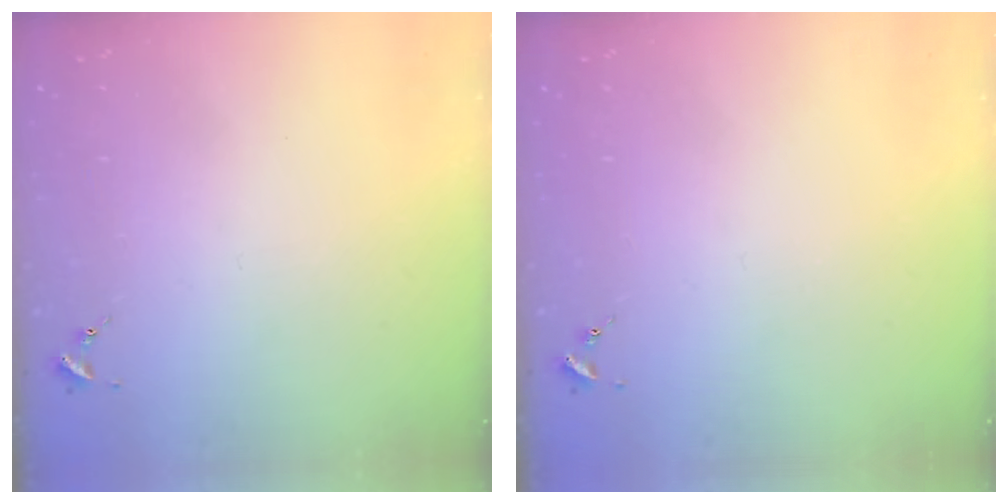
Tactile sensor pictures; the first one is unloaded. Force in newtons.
{"total": 0.0}